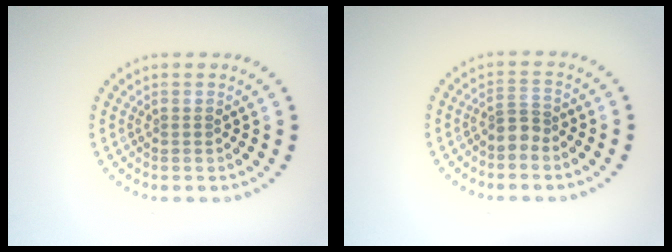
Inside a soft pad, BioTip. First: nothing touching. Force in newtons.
{"total": 2.0, "press": 1.6, "slide": 1.2}